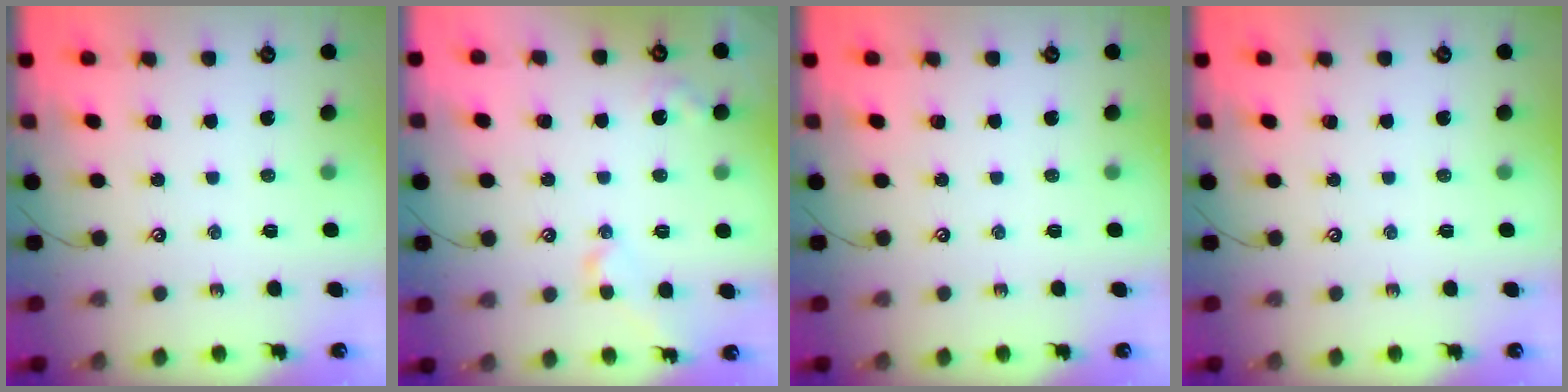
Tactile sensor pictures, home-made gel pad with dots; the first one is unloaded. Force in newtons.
{"total": 2.7, "press": 2.6, "slide": 0.7}
{"total": 0.0}
{"total": 0.0}